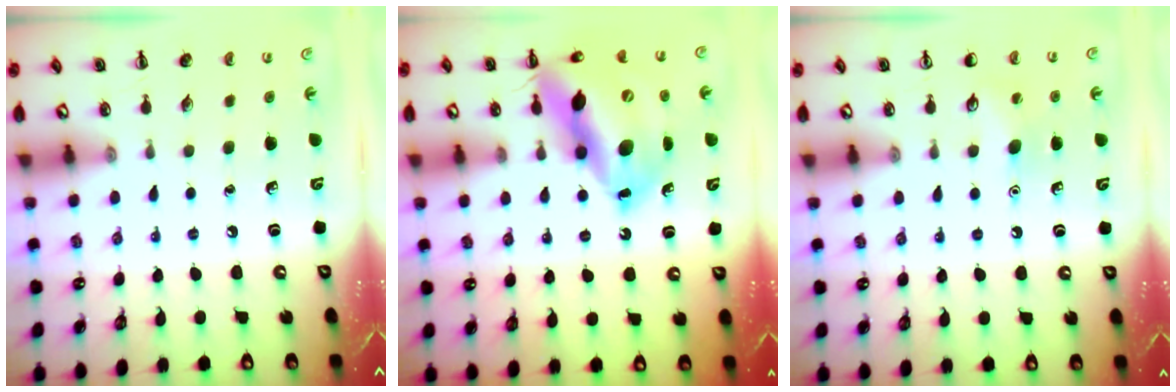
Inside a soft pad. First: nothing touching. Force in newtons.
{"total": 19.8, "press": 19.1, "slide": 5.5}
{"total": 8.0, "press": 7.8, "slide": 1.9}